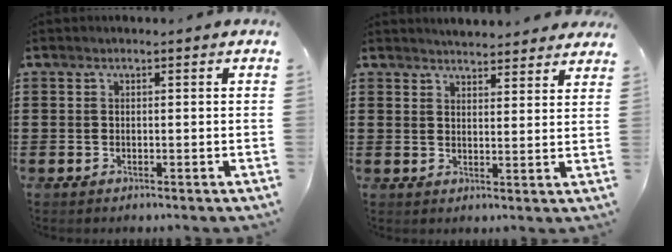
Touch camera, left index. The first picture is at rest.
{"total": 3.4, "force": [3.4, 0.1, 0.1], "torque": [-0.012, -0.012, 0.063]}